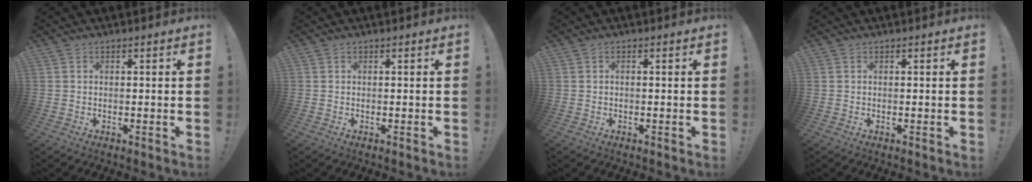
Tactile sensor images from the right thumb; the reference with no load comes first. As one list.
[{"total": 0.0}, {"total": 0.5, "force": [-0.3, -0.2, 0.4], "torque": [-0.014, 0.001, -0.004]}, {"total": 0.0}]